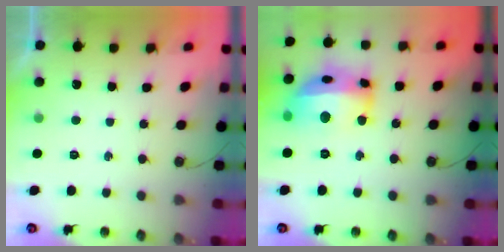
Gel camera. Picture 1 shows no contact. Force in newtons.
{"total": 17.3, "press": 17.2, "slide": 1.8}